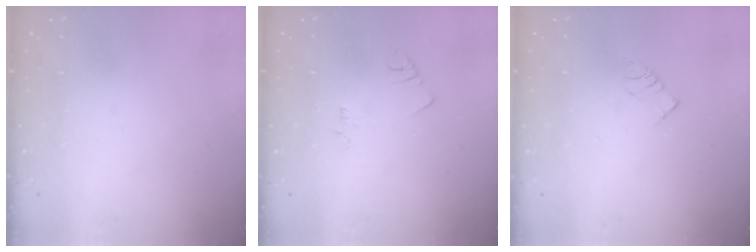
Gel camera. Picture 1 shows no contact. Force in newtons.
{"total": 1.9, "press": 1.9, "slide": 0.3}
{"total": 3.6, "press": 3.6, "slide": 0.4}